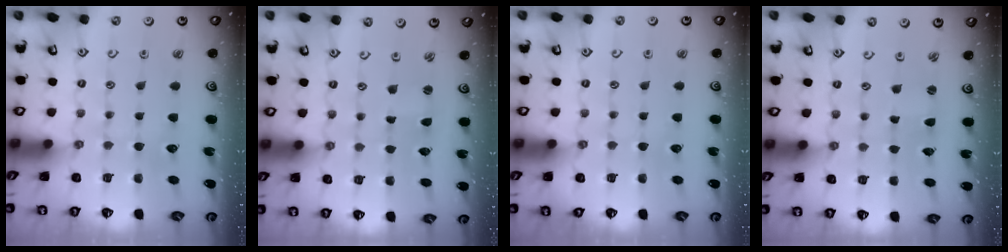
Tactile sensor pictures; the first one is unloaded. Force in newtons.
{"total": 1.1, "press": 1.1, "slide": 0.2}
{"total": 0.0}
{"total": 1.5, "press": 1.5, "slide": 0.3}